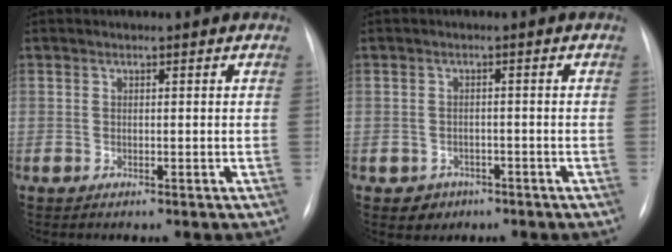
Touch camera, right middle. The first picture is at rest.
{"total": 2.8, "force": [-1.5, 2.3, 0.2], "torque": [0.002, 0.011, -0.015]}